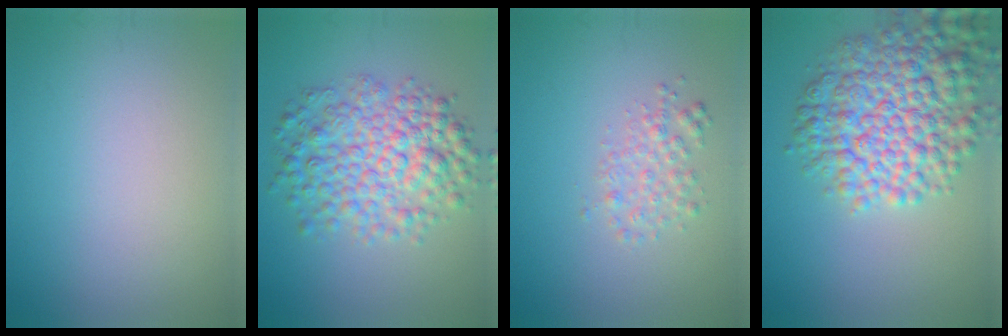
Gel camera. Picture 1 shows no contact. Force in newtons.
{"total": 6.8, "press": 6.8, "slide": 0.1}
{"total": 2.0, "press": 2.0, "slide": 0.1}
{"total": 8.8, "press": 8.8, "slide": 0.3}